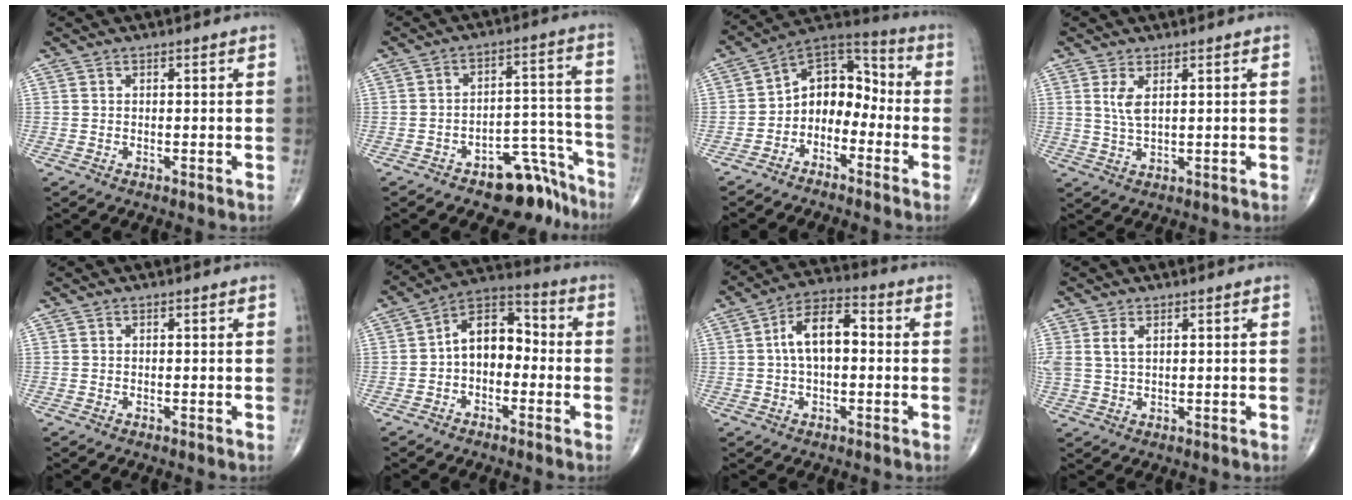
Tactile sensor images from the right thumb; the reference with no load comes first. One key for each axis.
{"total": 10.3, "fx": -7.8, "fy": 5.3, "fz": 4.2, "tx": -0.006, "ty": 0.104, "tz": -0.113}
{"total": 10.5, "fx": -3.4, "fy": 7.7, "fz": 6.4, "tx": -0.063, "ty": 0.074, "tz": -0.078}
{"total": 3.4, "fx": 1.2, "fy": 1.2, "fz": 2.9, "tx": -0.061, "ty": -0.009, "tz": 0.031}
{"total": 0.0}
{"total": 9.8, "fx": -1.2, "fy": 6.6, "fz": 7.2, "tx": -0.086, "ty": 0.041, "tz": -0.040}
{"total": 9.7, "fx": 0.6, "fy": 5.2, "fz": 8.2, "tx": -0.137, "ty": 0.030, "tz": 0.002}
{"total": 3.8, "fx": 1.4, "fy": 2.1, "fz": 2.9, "tx": -0.071, "ty": 0.006, "tz": 0.035}